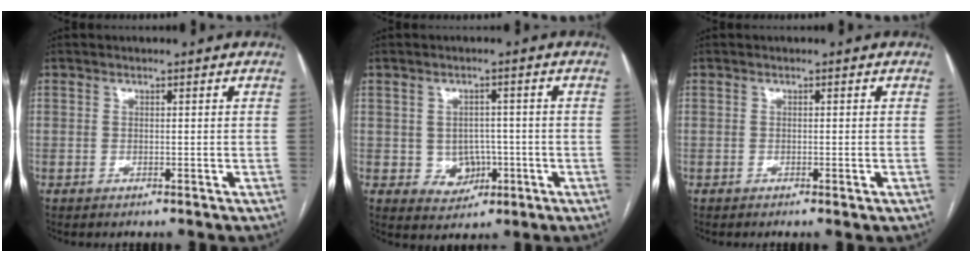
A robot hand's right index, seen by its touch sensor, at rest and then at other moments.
{"total": 4.5, "force": [-0.7, 3.9, 2.1], "torque": [-0.021, 0.007, -0.001]}
{"total": 0.8, "force": [-0.4, 0.0, 0.7], "torque": [-0.012, -0.002, -0.005]}